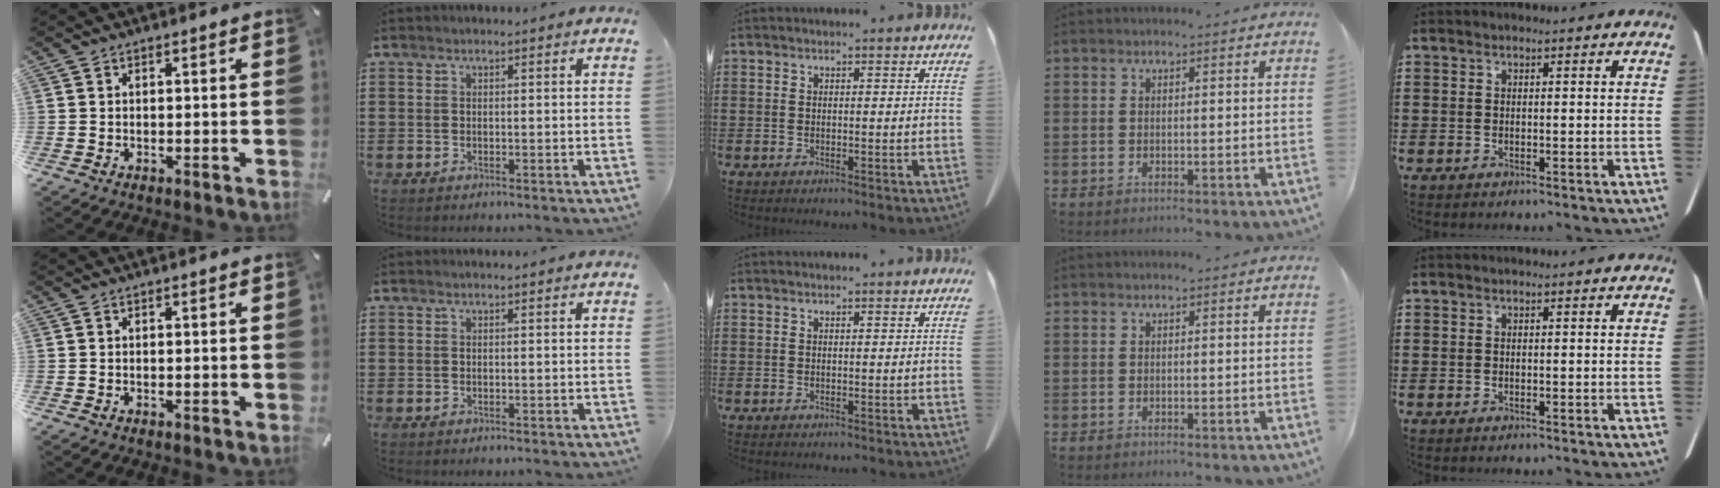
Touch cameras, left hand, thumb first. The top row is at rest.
{}